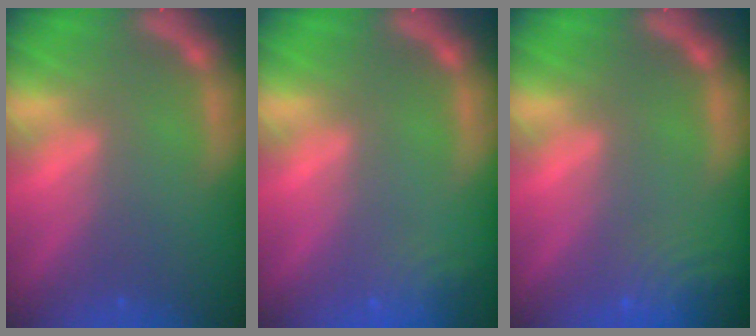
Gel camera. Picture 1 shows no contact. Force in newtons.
{"total": 3.0}
{"total": 5.6}